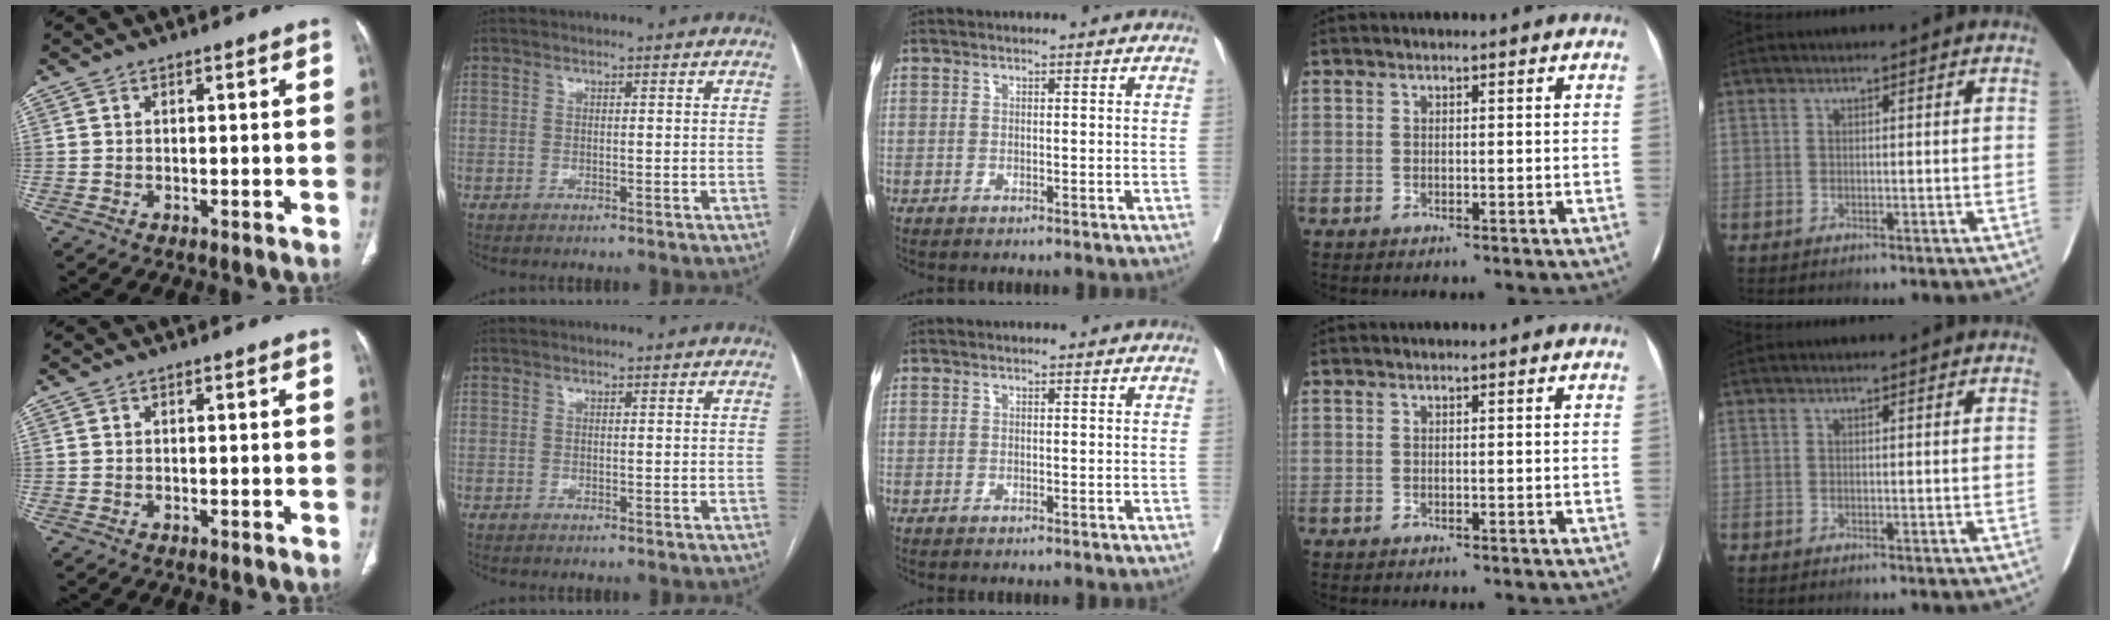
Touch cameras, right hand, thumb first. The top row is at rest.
{}